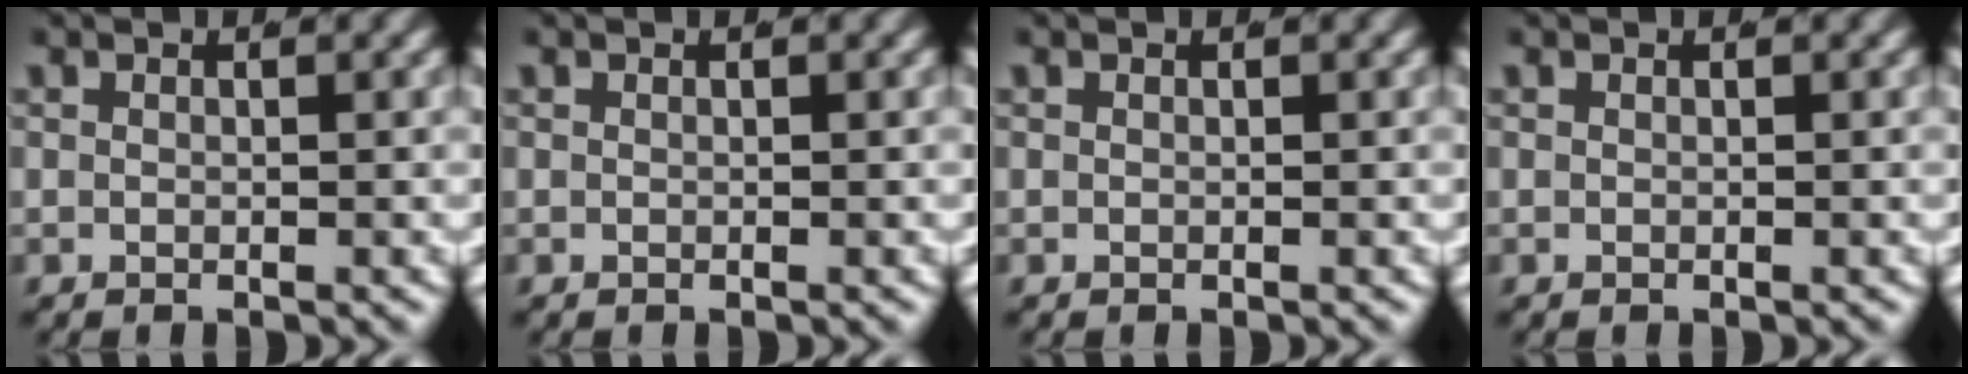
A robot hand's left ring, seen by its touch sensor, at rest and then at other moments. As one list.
[{"total": 0.0}, {"total": 0.0}, {"total": 0.0}]